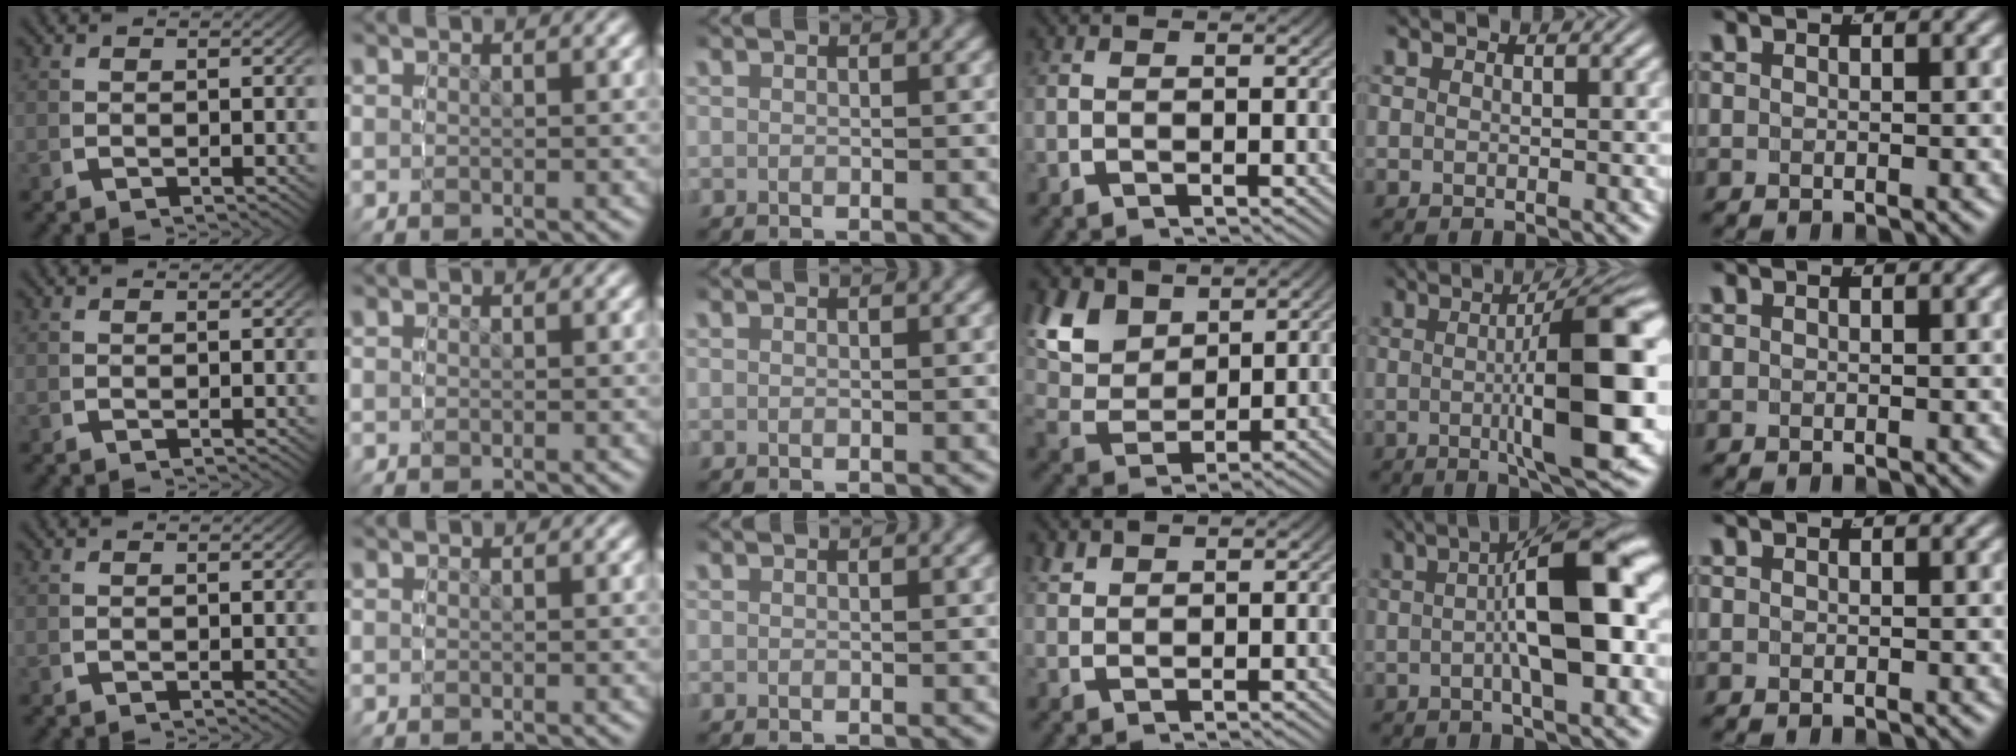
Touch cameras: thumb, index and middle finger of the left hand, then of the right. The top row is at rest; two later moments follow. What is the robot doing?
{"motion": "lift_and_place", "object": "markers"}